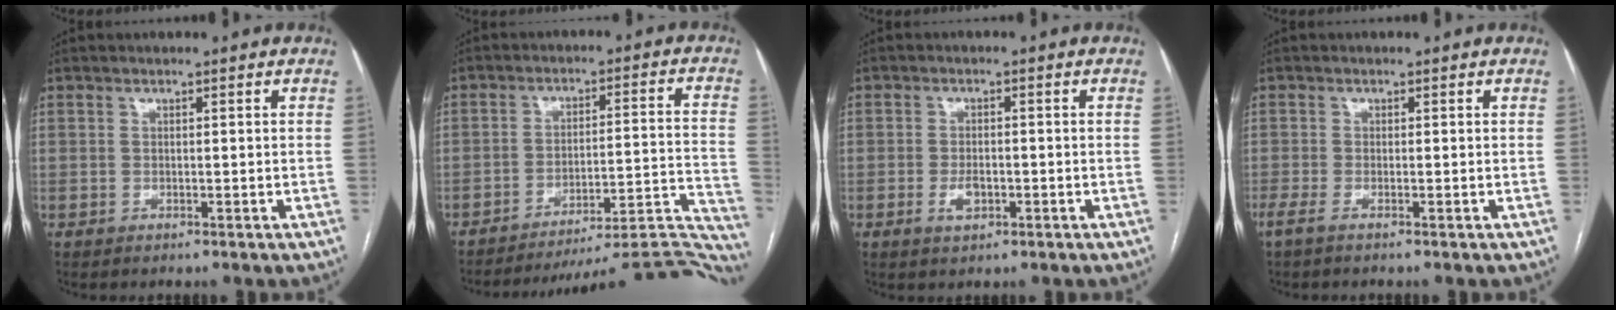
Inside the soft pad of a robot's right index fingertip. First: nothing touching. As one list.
[{"total": 24.1, "force": [-23.5, 0.1, 5.5], "torque": [0.000, 0.021, -0.297]}, {"total": 3.0, "force": [-1.1, 1.5, 2.3], "torque": [-0.043, 0.001, -0.016]}, {"total": 1.5, "force": [-1.1, -0.1, 1.0], "torque": [-0.017, -0.003, -0.021]}]